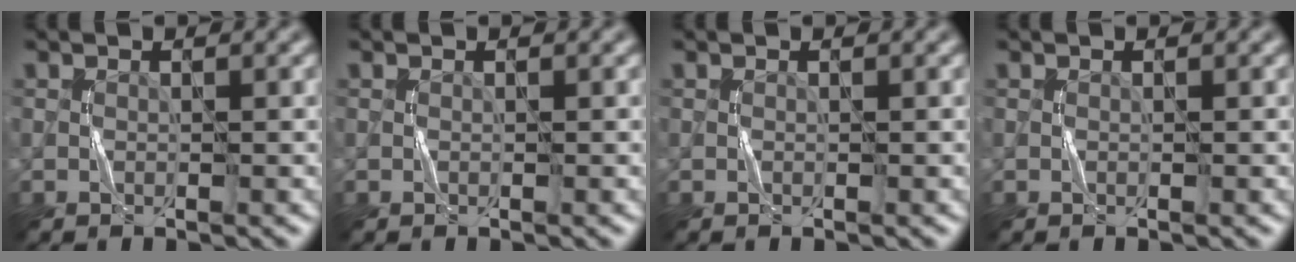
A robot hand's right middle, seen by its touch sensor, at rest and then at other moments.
{"total": 0.0}
{"total": 0.0}
{"total": 0.0}